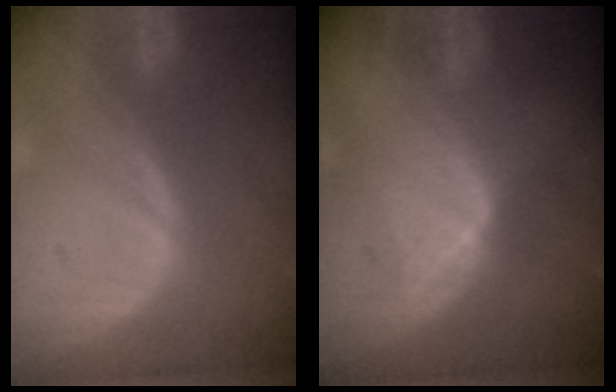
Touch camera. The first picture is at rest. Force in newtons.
{"total": 4.8, "press": 4.8, "slide": 0.5}